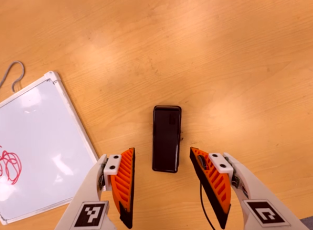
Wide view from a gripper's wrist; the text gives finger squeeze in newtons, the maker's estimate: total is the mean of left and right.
{"total": 0.0}